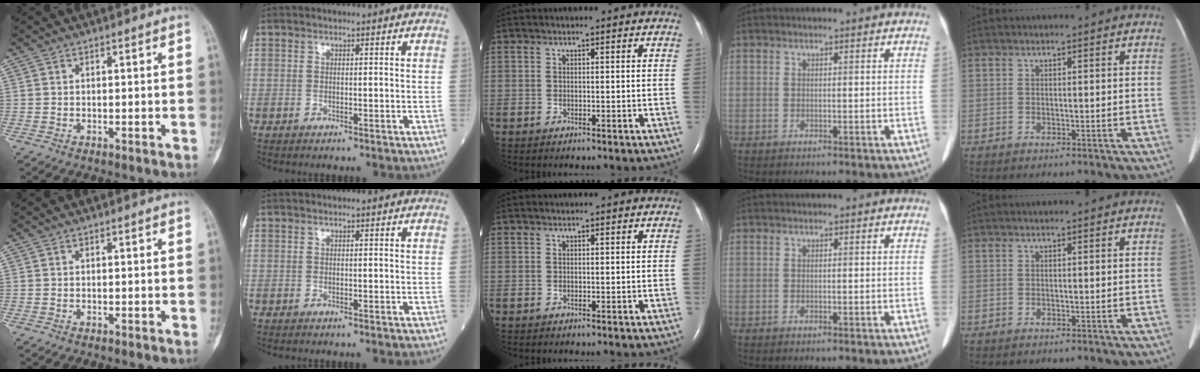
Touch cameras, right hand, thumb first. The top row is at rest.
{}